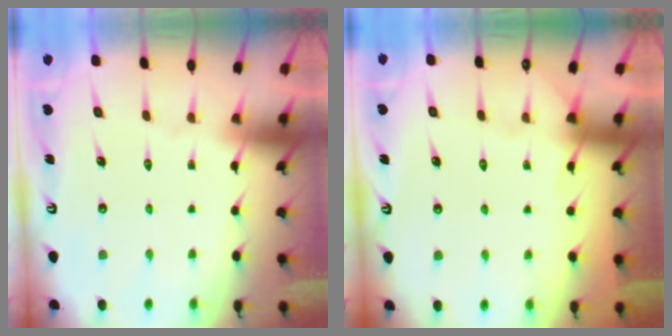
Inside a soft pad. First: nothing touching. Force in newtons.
{"total": 2.2, "press": 2.2, "slide": 0.2}